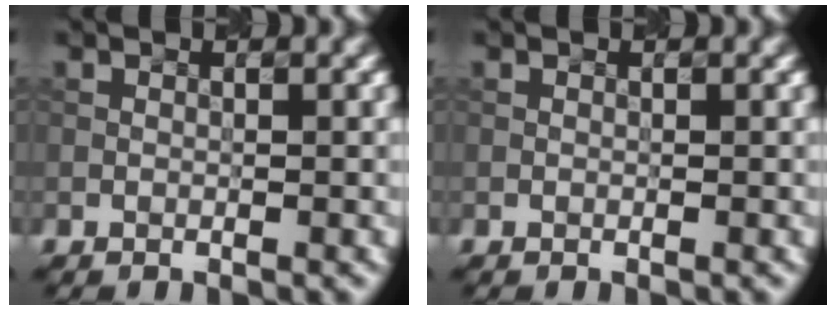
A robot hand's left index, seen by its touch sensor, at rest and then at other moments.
{"total": 0.0}